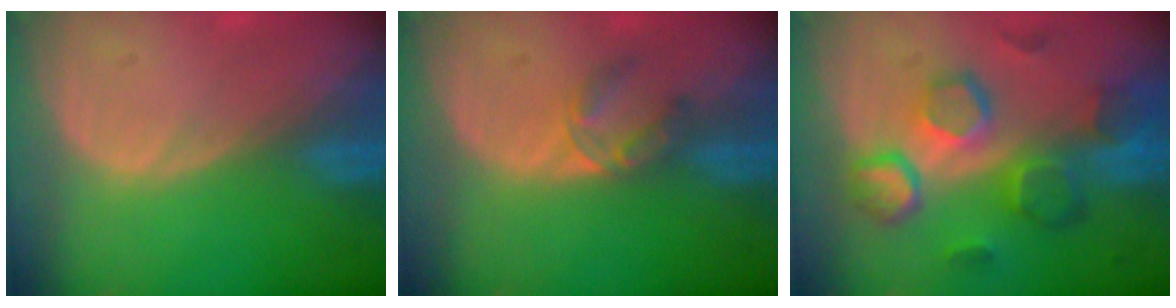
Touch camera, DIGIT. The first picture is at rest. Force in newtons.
{"total": 3.5, "press": 3.3, "slide": 1.0}
{"total": 10.4, "press": 9.3, "slide": 4.6}